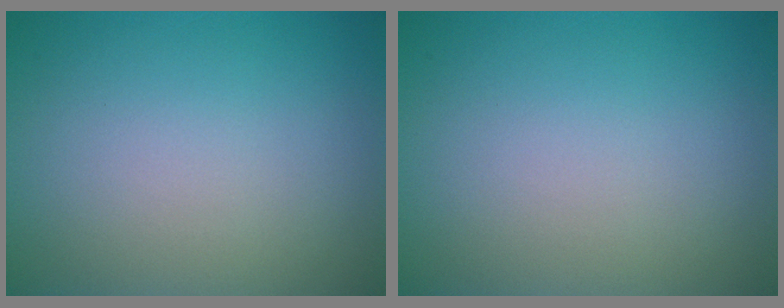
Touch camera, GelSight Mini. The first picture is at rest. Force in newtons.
{"total": 0.0}